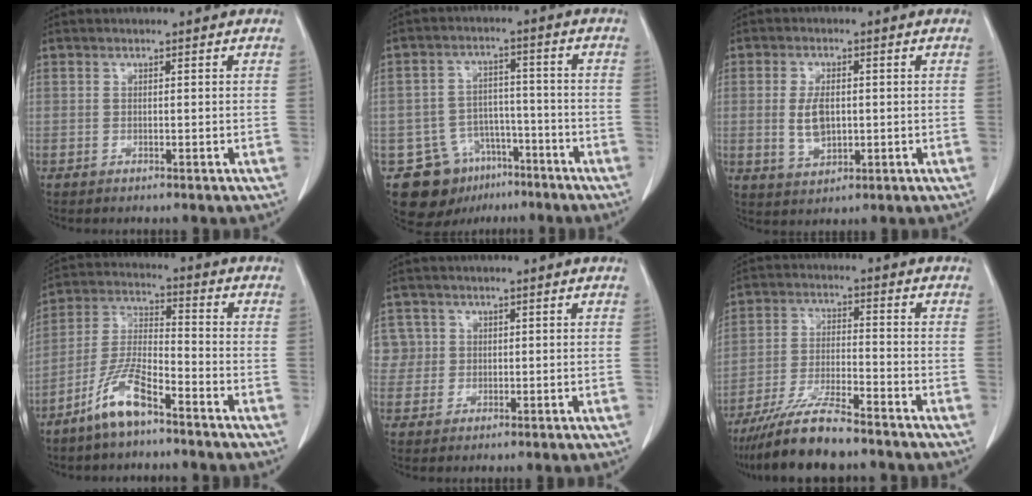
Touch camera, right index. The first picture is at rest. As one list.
[{"total": 11.0, "force": [-6.5, 8.2, 3.4], "torque": [-0.057, 0.028, -0.094]}, {"total": 4.9, "force": [0.2, 2.6, 4.1], "torque": [-0.087, -0.001, 0.012]}, {"total": 8.9, "force": [-6.1, 2.0, 6.2], "torque": [-0.139, -0.006, -0.123]}, {"total": 3.8, "force": [1.1, 3.6, -0.4], "torque": [0.027, 0.011, 0.018]}, {"total": 9.0, "force": [-7.8, 1.2, 4.4], "torque": [-0.083, -0.022, -0.142]}]